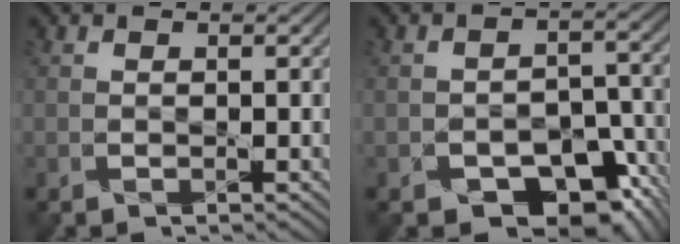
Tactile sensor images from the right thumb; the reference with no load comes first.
{"total": 9.6, "force": [-6.4, 5.5, 4.5], "torque": [-0.054, -0.007, -0.088]}